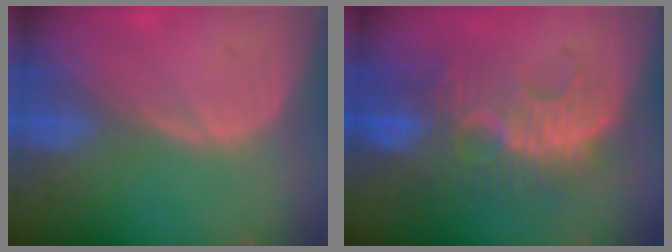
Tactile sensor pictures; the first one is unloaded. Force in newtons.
{"total": 10.6, "press": 9.9, "slide": 3.8}